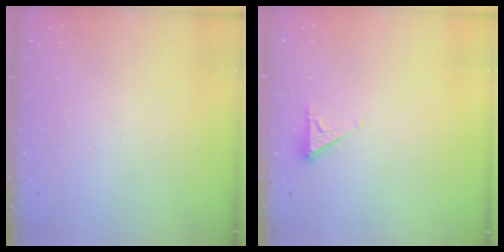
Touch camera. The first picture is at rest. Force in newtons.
{"total": 2.5, "press": 2.5, "slide": 0.5}